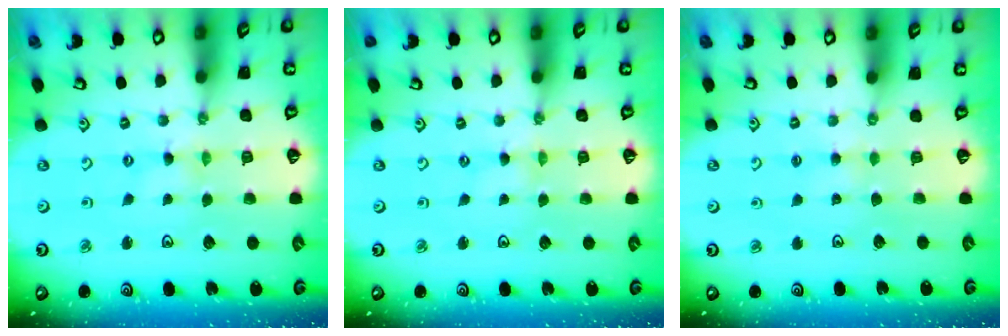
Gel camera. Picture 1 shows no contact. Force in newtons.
{"total": 0.0}
{"total": 2.7, "press": 2.7, "slide": 0.3}